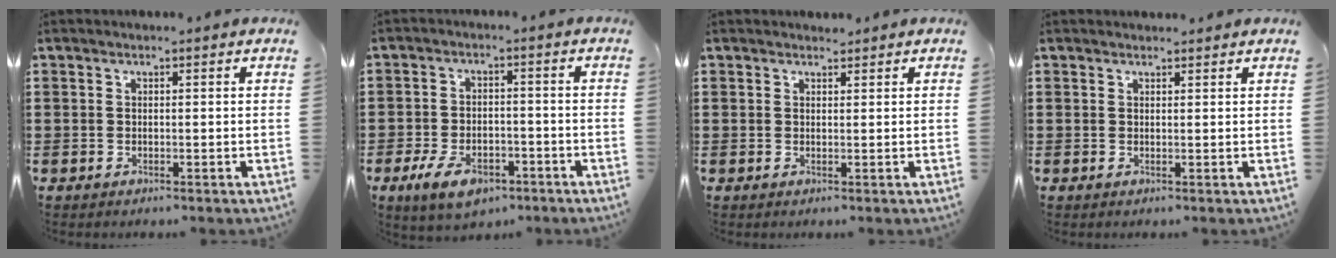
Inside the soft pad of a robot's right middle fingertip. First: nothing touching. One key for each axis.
{"total": 6.1, "fx": -3.7, "fy": 3.0, "fz": 3.8, "tx": -0.080, "ty": 0.006, "tz": -0.071}
{"total": 1.0, "fx": 0.9, "fy": 0.5, "fz": 0.0, "tx": -0.001, "ty": 0.002, "tz": 0.018}
{"total": 0.8, "fx": 0.7, "fy": 0.2, "fz": 0.0, "tx": 0.006, "ty": -0.002, "tz": 0.012}